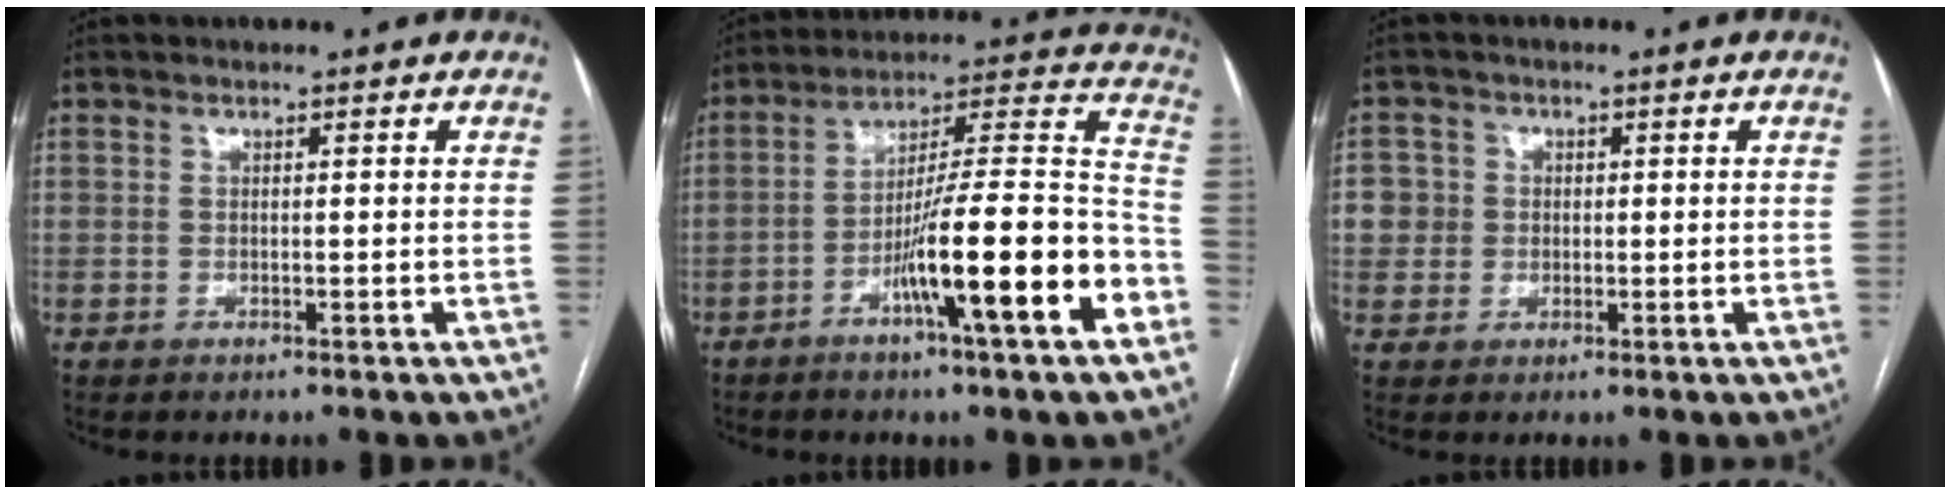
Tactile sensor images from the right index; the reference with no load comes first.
{"total": 18.6, "force": [-7.8, 0.6, 16.9], "torque": [-0.245, 0.005, -0.125]}
{"total": 4.5, "force": [0.5, 4.5, 0.3], "torque": [0.006, 0.013, 0.010]}